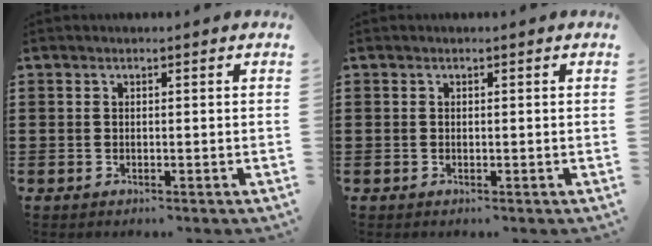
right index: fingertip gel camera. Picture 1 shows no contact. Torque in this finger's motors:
{"motor_torque": [-0.79, 1.35, 0.00, 0.01]}